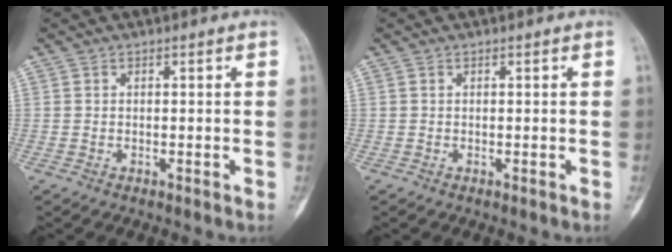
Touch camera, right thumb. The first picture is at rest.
{"total": 0.0}